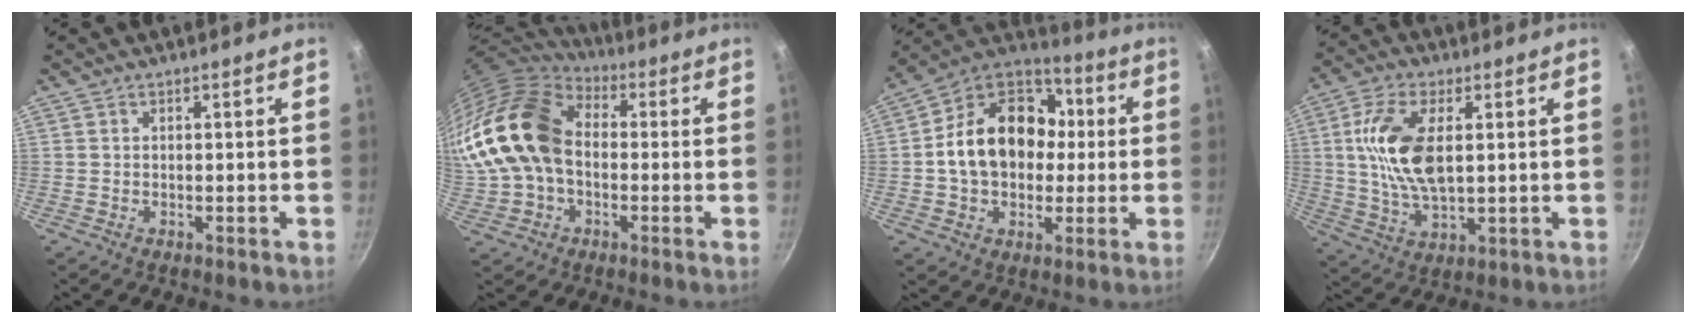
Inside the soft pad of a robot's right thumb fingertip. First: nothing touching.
{"total": 23.5, "force": [0.4, 16.7, 16.6], "torque": [-0.354, 0.043, 0.001]}
{"total": 20.2, "force": [0.6, 15.3, 13.1], "torque": [-0.192, 0.043, 0.000]}
{"total": 13.1, "force": [2.2, 6.4, 11.2], "torque": [-0.214, 0.000, 0.044]}